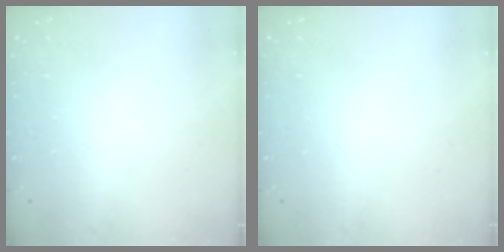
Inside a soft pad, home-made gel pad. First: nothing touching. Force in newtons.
{"total": 0.0}